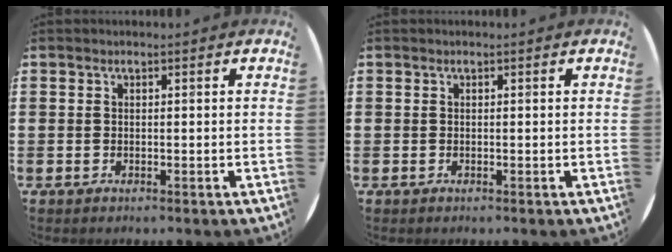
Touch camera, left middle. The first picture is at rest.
{"total": 0.0}